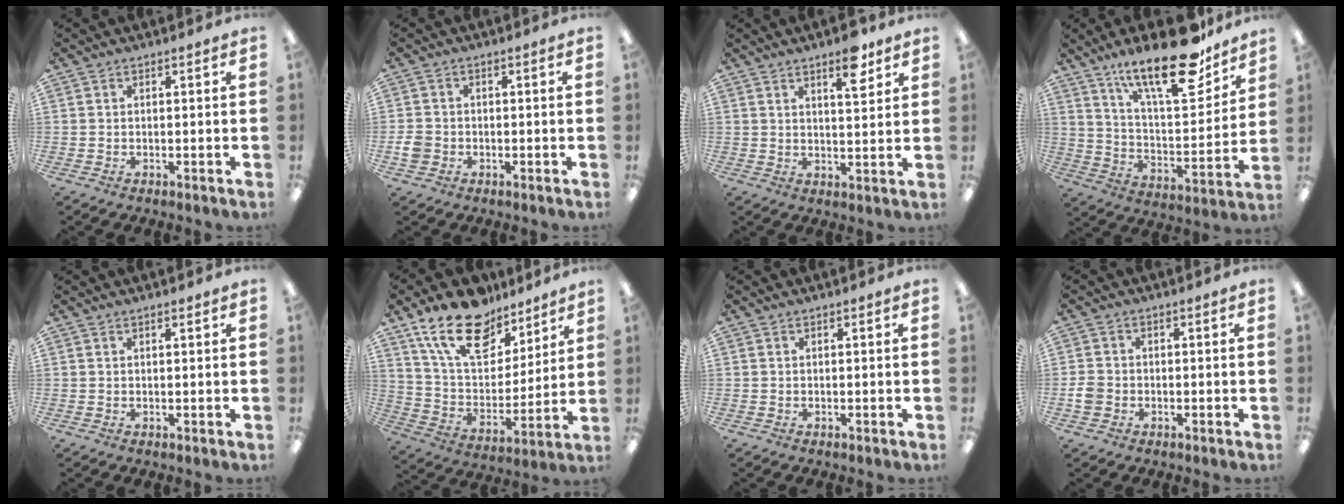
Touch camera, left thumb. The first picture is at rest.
{"total": 3.3, "force": [-0.9, 2.9, 1.4], "torque": [-0.021, 0.008, -0.015]}
{"total": 7.3, "force": [4.9, 2.4, 4.9], "torque": [-0.053, -0.029, 0.075]}
{"total": 22.8, "force": [16.5, 6.8, 14.2], "torque": [-0.224, -0.106, 0.273]}
{"total": 0.8, "force": [0.6, 0.2, 0.4], "torque": [-0.009, 0.001, 0.011]}
{"total": 19.5, "force": [13.6, 9.9, 9.8], "torque": [-0.186, -0.071, 0.246]}
{"total": 0.0}
{"total": 3.1, "force": [-0.9, 2.7, 1.4], "torque": [-0.022, 0.008, -0.017]}